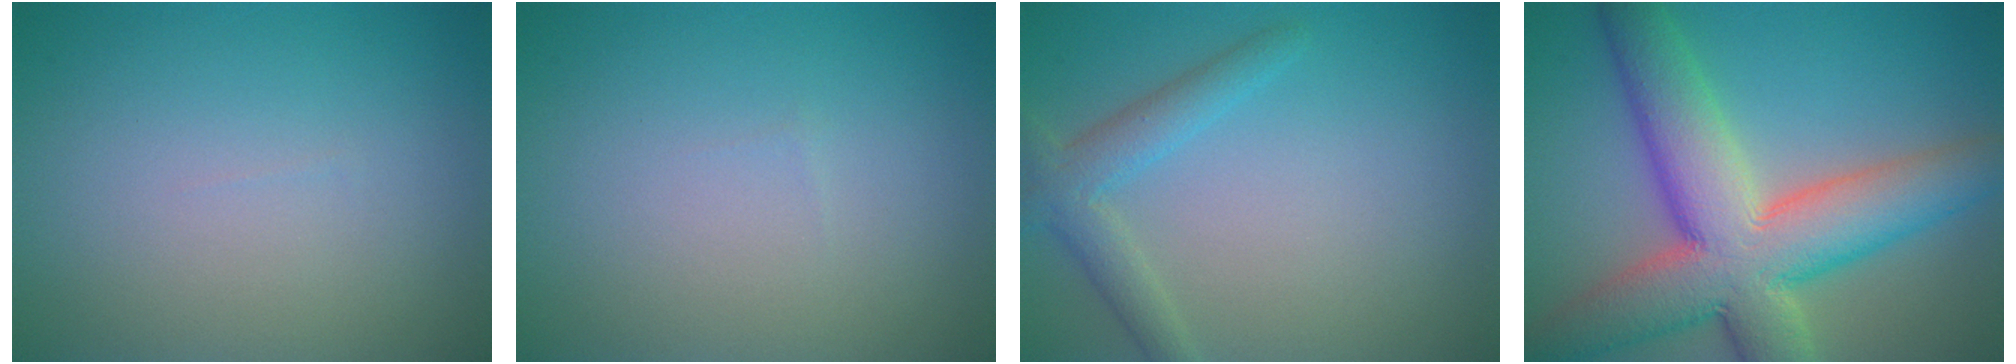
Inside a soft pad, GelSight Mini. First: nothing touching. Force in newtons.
{"total": 0.0}
{"total": 2.8, "press": 2.8, "slide": 0.1}
{"total": 11.8, "press": 11.8, "slide": 0.9}